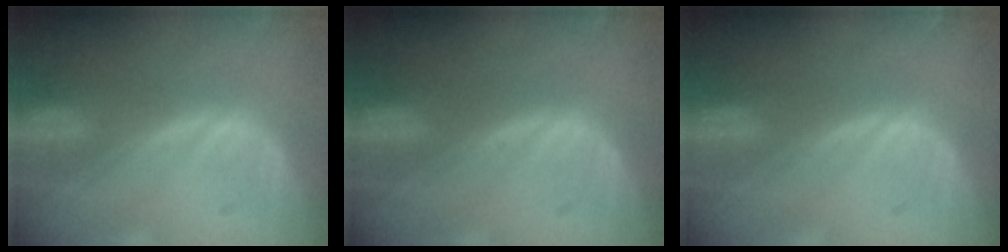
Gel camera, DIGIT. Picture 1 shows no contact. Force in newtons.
{"total": 0.0}
{"total": 0.0}